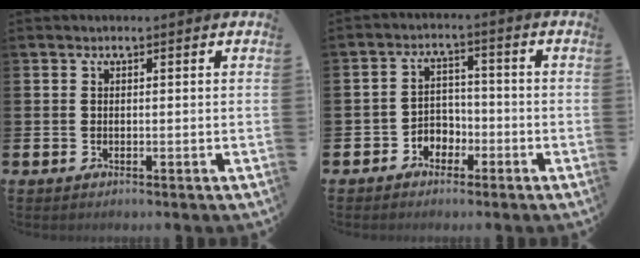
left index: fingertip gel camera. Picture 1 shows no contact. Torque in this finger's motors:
{"motor_torque": [0.22, 0.30, 0.01, 0.01]}